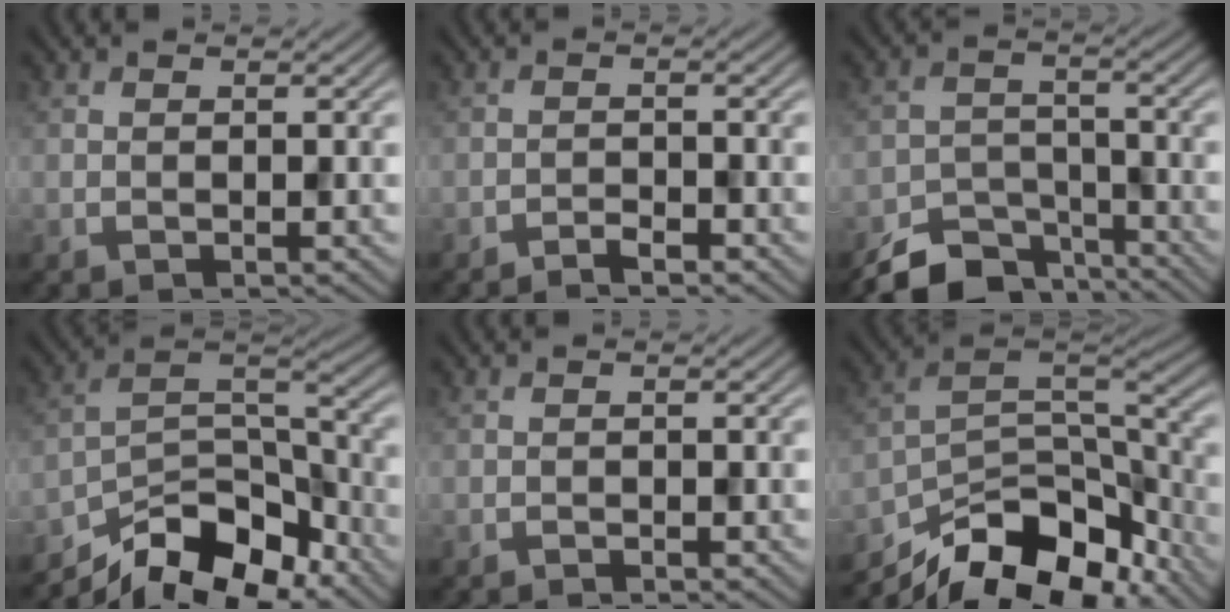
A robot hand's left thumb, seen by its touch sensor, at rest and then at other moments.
{"total": 2.0, "force": [-1.7, 0.2, 0.9], "torque": [-0.016, 0.002, -0.034]}
{"total": 8.0, "force": [-6.4, 3.7, 3.0], "torque": [-0.054, -0.011, -0.112]}
{"total": 12.8, "force": [-10.0, 4.6, 6.4], "torque": [-0.108, -0.001, -0.182]}
{"total": 0.6, "force": [-0.6, -0.1, 0.2], "torque": [-0.003, 0.002, -0.011]}
{"total": 14.3, "force": [-11.1, 5.4, 7.4], "torque": [-0.145, -0.009, -0.184]}